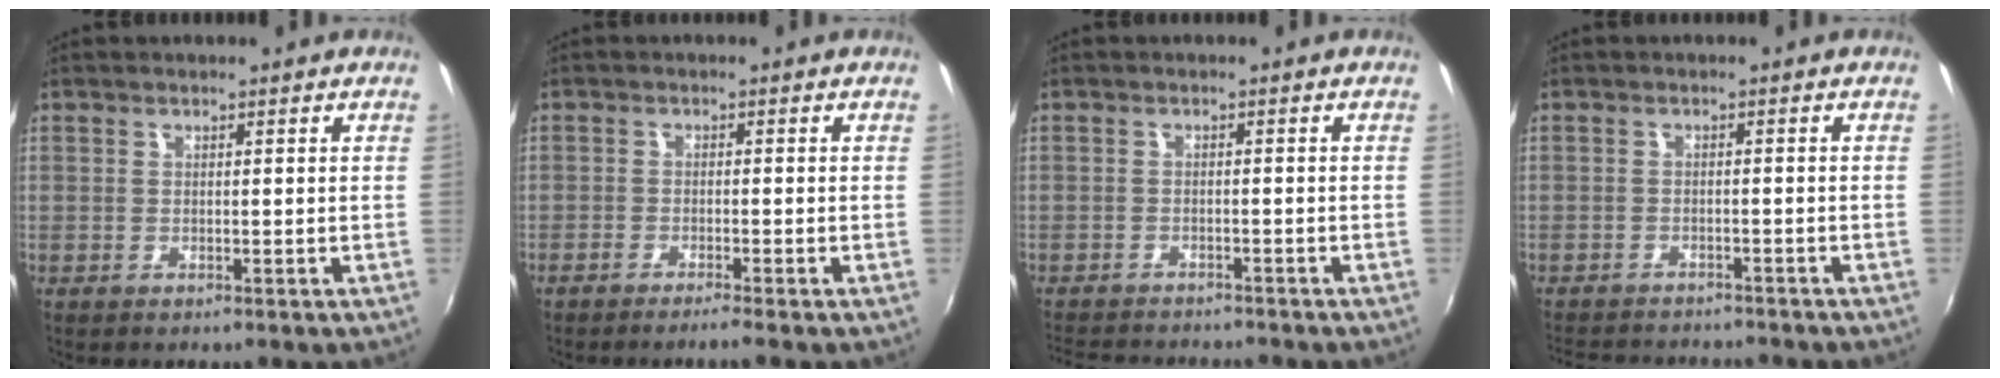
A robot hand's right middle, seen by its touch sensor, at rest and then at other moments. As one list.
[{"total": 2.6, "force": [-2.2, -0.2, 1.2], "torque": [-0.038, -0.007, -0.044]}, {"total": 8.8, "force": [-8.2, 1.7, 2.8], "torque": [-0.076, -0.011, -0.128]}, {"total": 9.8, "force": [-9.0, 2.2, 3.2], "torque": [-0.081, -0.010, -0.134]}]